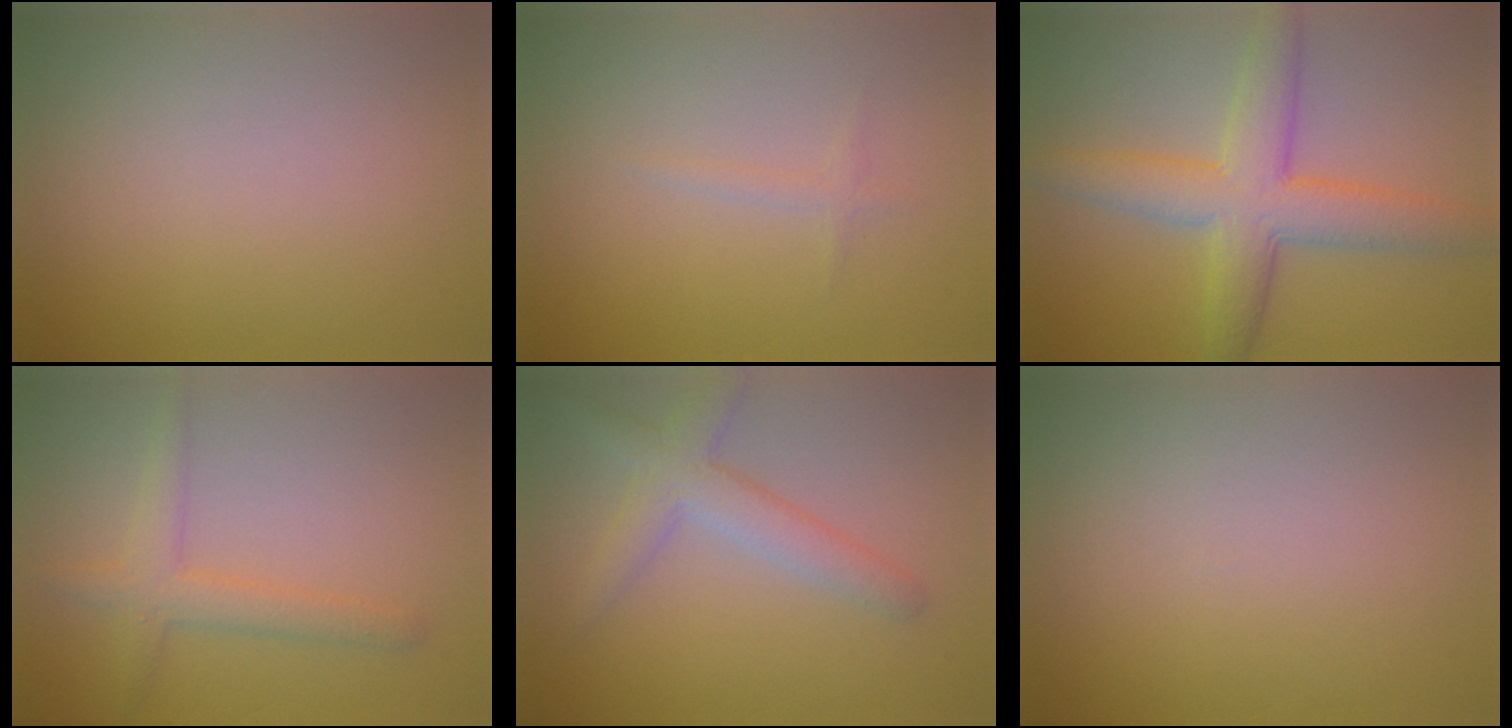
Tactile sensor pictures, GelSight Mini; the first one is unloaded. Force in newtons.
{"total": 0.8, "press": 0.8, "slide": 0.0}
{"total": 6.5, "press": 6.5, "slide": 0.3}
{"total": 2.9, "press": 2.9, "slide": 0.1}
{"total": 3.7, "press": 3.6, "slide": 0.2}
{"total": 0.0}